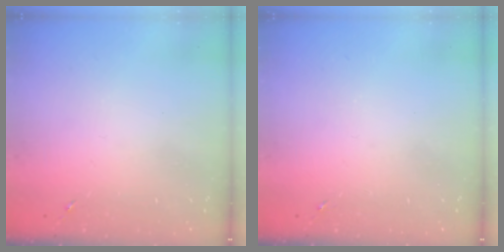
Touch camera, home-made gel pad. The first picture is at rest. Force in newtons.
{"total": 0.0}